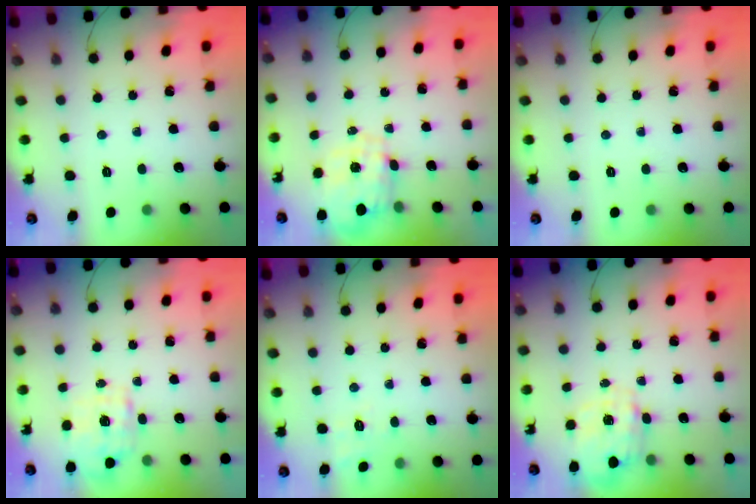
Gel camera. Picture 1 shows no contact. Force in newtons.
{"total": 1.7, "press": 1.6, "slide": 0.6}
{"total": 0.0}
{"total": 1.9, "press": 1.8, "slide": 0.6}
{"total": 2.9, "press": 1.7, "slide": 2.3}
{"total": 2.5, "press": 2.3, "slide": 1.0}